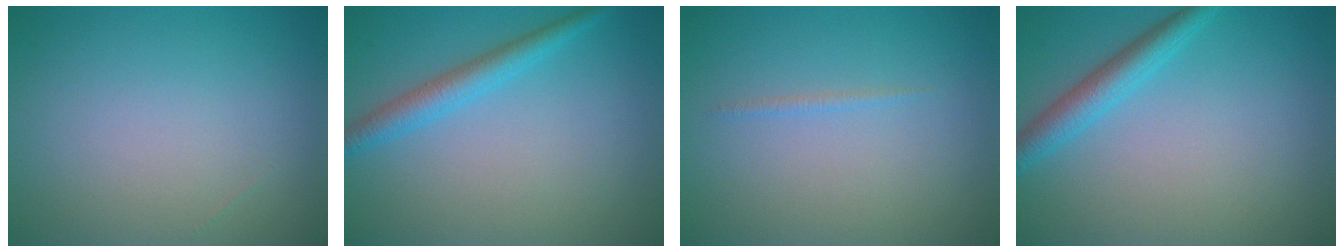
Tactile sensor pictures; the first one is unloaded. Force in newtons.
{"total": 2.7, "press": 2.7, "slide": 0.2}
{"total": 0.6, "press": 0.6, "slide": 0.1}
{"total": 3.0, "press": 3.0, "slide": 0.0}